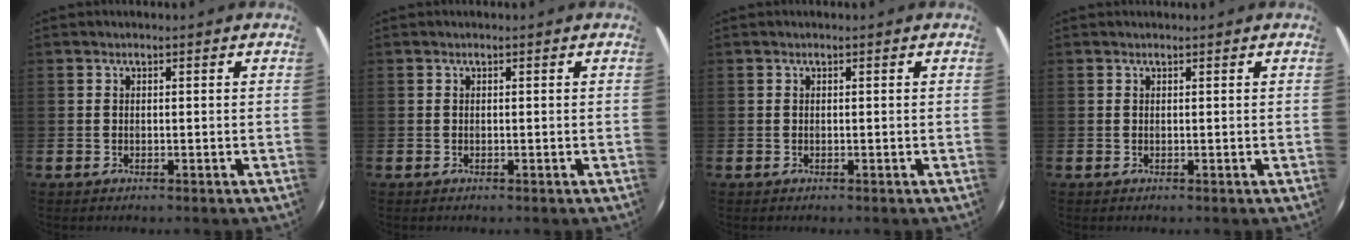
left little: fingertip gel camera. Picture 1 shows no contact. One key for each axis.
{"total": 0.0}
{"total": 0.0}
{"total": 0.0}